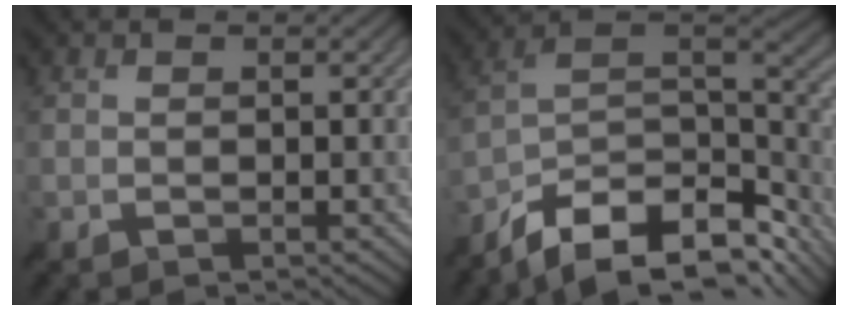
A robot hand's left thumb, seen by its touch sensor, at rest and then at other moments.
{"total": 14.3, "force": [-9.4, 6.0, 9.0], "torque": [-0.207, -0.015, -0.146]}